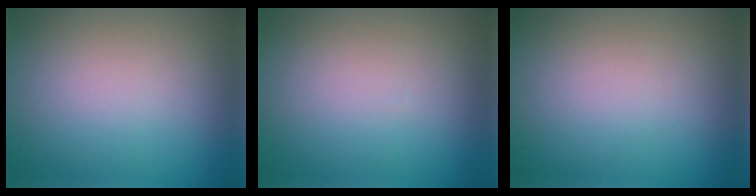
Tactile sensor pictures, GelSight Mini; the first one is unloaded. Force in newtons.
{"total": 0.0}
{"total": 0.0}